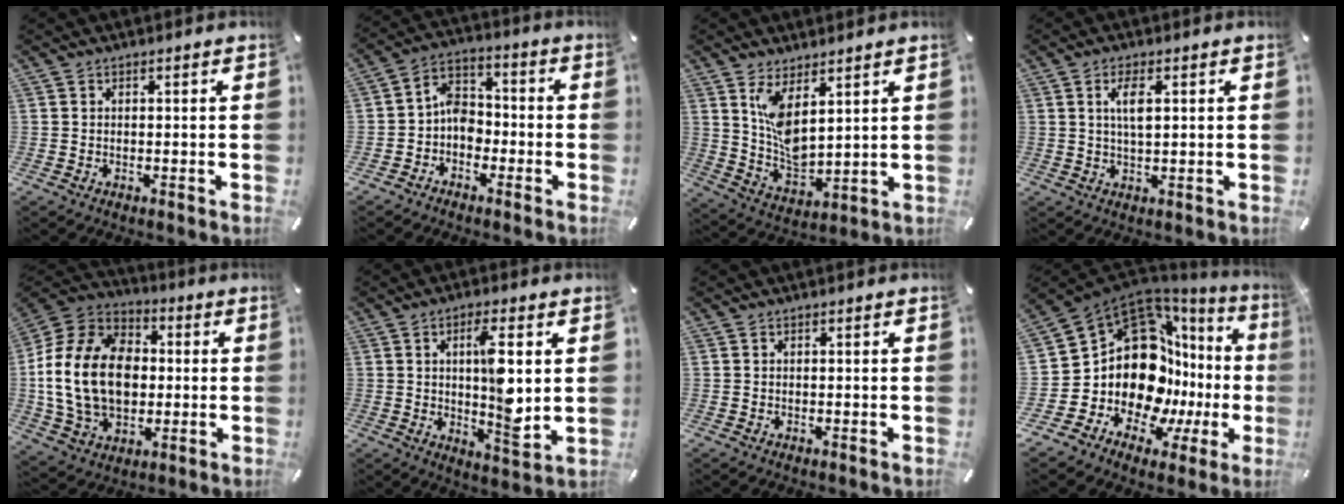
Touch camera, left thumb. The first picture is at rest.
{"total": 6.5, "force": [-2.1, 5.3, 3.0], "torque": [-0.070, 0.014, -0.041]}
{"total": 8.9, "force": [4.9, 4.3, 6.1], "torque": [-0.125, -0.031, 0.092]}
{"total": 4.7, "force": [1.3, 1.6, 4.2], "torque": [-0.096, 0.002, 0.018]}
{"total": 20.0, "force": [-0.4, 15.0, 13.2], "torque": [-0.289, 0.012, -0.009]}
{"total": 11.1, "force": [2.1, 3.3, 10.4], "torque": [-0.167, -0.022, 0.027]}
{"total": 0.0}
{"total": 20.8, "force": [0.5, 14.7, 14.8], "torque": [-0.241, -0.076, 0.045]}